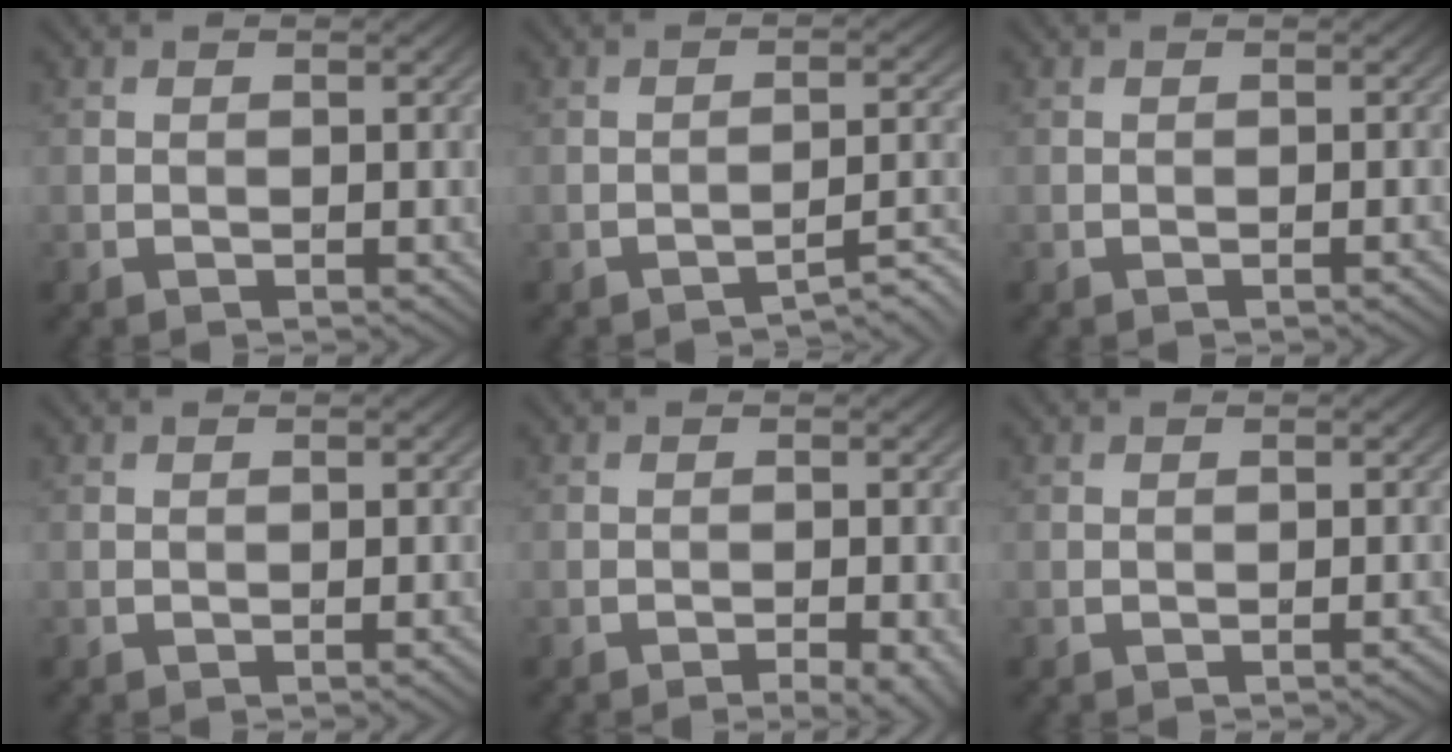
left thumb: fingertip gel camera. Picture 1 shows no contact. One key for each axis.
{"total": 2.9, "fx": -2.8, "fy": -0.4, "fz": 0.9, "tx": -0.009, "ty": 0.010, "tz": -0.038}
{"total": 0.7, "fx": -0.6, "fy": -0.3, "fz": 0.1, "tx": -0.003, "ty": 0.004, "tz": -0.011}
{"total": 0.8, "fx": -0.7, "fy": -0.1, "fz": 0.5, "tx": -0.007, "ty": 0.003, "tz": -0.012}
{"total": 3.1, "fx": -1.9, "fy": 0.7, "fz": 2.4, "tx": -0.034, "ty": 0.005, "tz": -0.027}
{"total": 0.8, "fx": -0.8, "fy": -0.3, "fz": 0.2, "tx": -0.005, "ty": 0.004, "tz": -0.014}